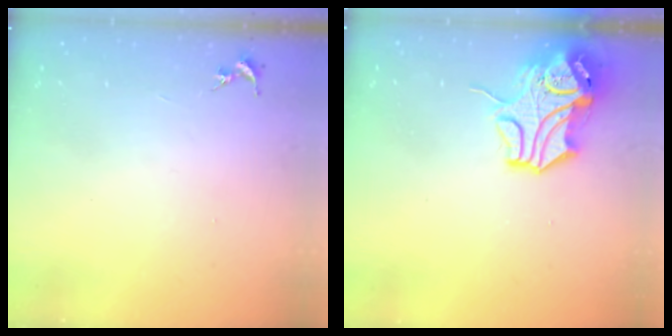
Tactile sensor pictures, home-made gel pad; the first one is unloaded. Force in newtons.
{"total": 14.0, "press": 13.8, "slide": 2.1}